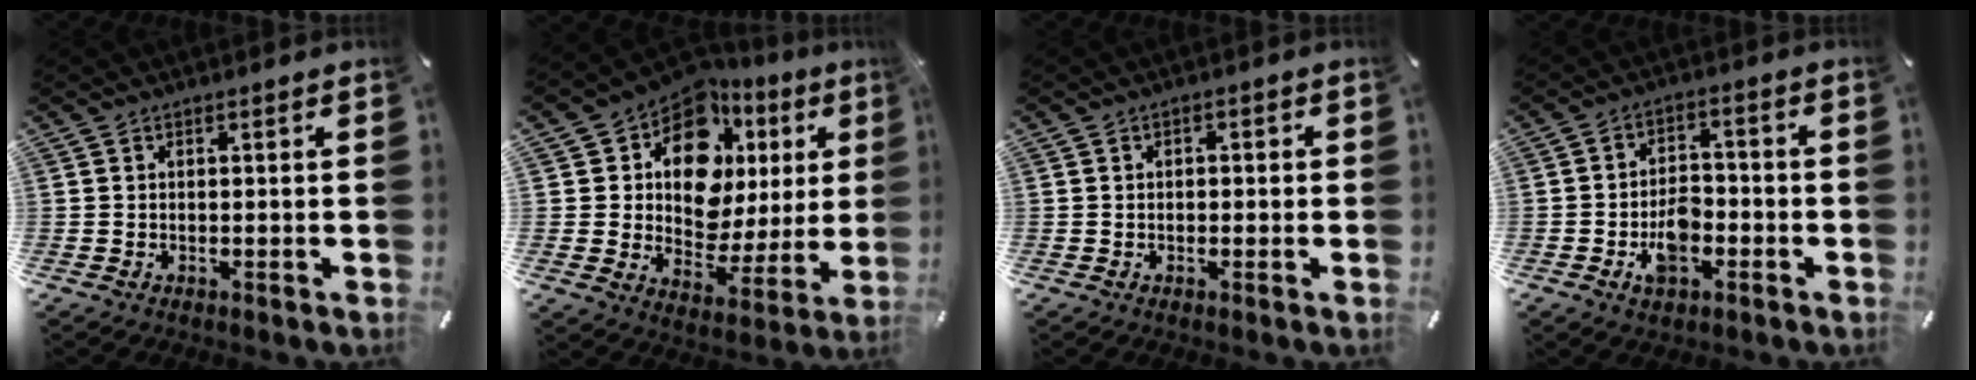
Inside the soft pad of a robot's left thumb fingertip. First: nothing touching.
{"total": 15.0, "force": [7.5, 9.7, 8.5], "torque": [-0.138, -0.064, 0.134]}
{"total": 1.4, "force": [-0.4, 1.2, 0.7], "torque": [-0.014, 0.007, -0.011]}
{"total": 7.6, "force": [-3.0, 4.7, 5.2], "torque": [-0.094, 0.014, -0.056]}